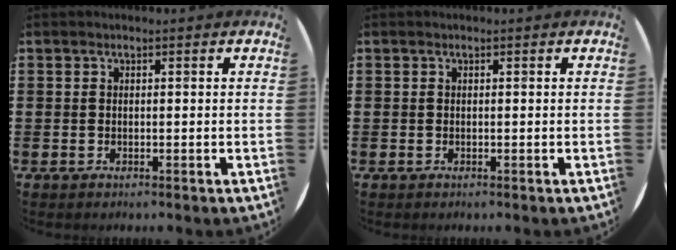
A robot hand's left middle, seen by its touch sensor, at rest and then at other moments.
{"total": 0.0}